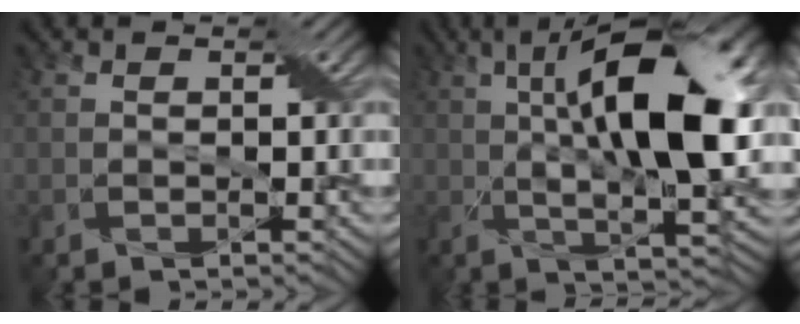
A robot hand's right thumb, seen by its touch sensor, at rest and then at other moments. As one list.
[{"total": 14.3, "force": [2.5, 4.4, 13.4], "torque": [-0.217, 0.007, 0.031]}]